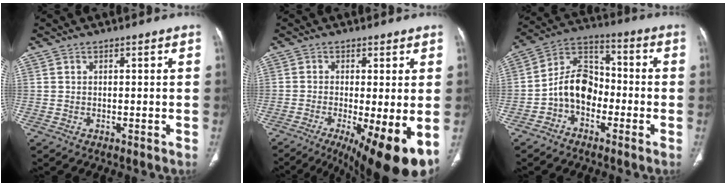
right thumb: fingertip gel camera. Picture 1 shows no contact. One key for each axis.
{"total": 13.4, "fx": -4.7, "fy": 3.2, "fz": 12.1, "tx": -0.157, "ty": -0.020, "tz": -0.063}
{"total": 10.4, "fx": -3.1, "fy": 7.4, "fz": 6.5, "tx": -0.098, "ty": 0.046, "tz": -0.070}